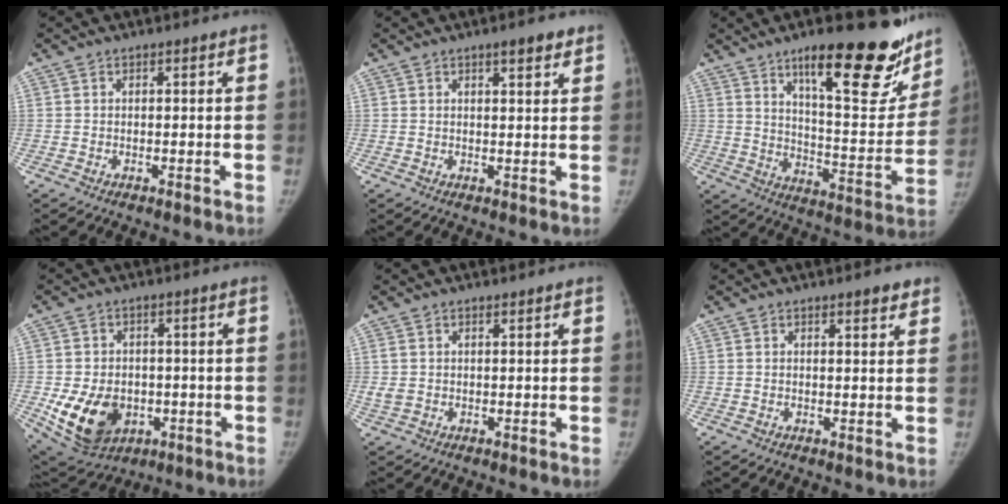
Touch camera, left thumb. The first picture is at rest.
{"total": 3.5, "force": [2.3, 0.9, 2.6], "torque": [-0.024, -0.011, 0.030]}
{"total": 24.3, "force": [15.7, 7.2, 17.1], "torque": [-0.183, -0.085, 0.232]}
{"total": 13.6, "force": [-3.5, 10.1, 8.3], "torque": [-0.127, 0.004, -0.034]}
{"total": 2.3, "force": [0.5, 1.5, 1.6], "torque": [-0.044, -0.002, 0.015]}
{"total": 2.2, "force": [1.6, 0.6, 1.5], "torque": [-0.008, -0.008, 0.019]}